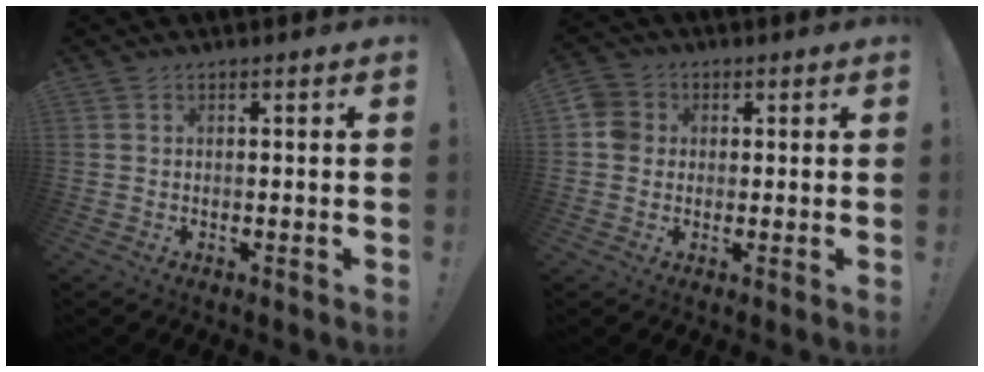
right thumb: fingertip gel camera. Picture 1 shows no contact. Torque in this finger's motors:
{"motor_torque": [0.86, 0.65, 0.68, -0.12, -0.03]}